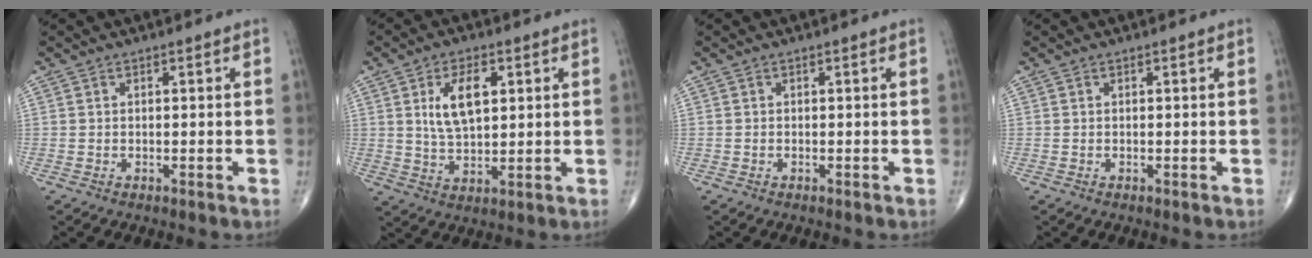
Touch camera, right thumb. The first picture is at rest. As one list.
[{"total": 8.9, "force": [2.6, 4.5, 7.3], "torque": [-0.119, -0.008, 0.050]}, {"total": 0.0}, {"total": 0.0}]